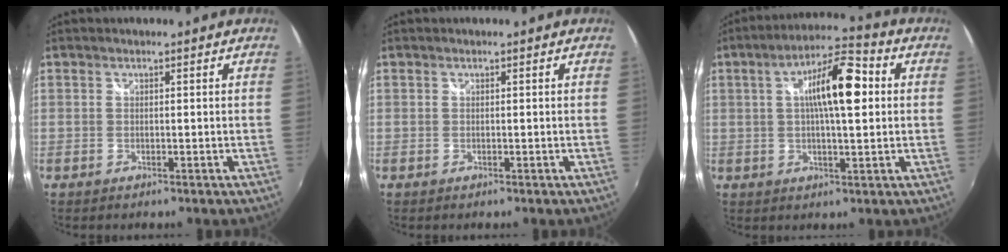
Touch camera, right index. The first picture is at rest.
{"total": 0.0}
{"total": 11.7, "force": [2.0, 3.1, 11.1], "torque": [-0.185, 0.020, 0.026]}